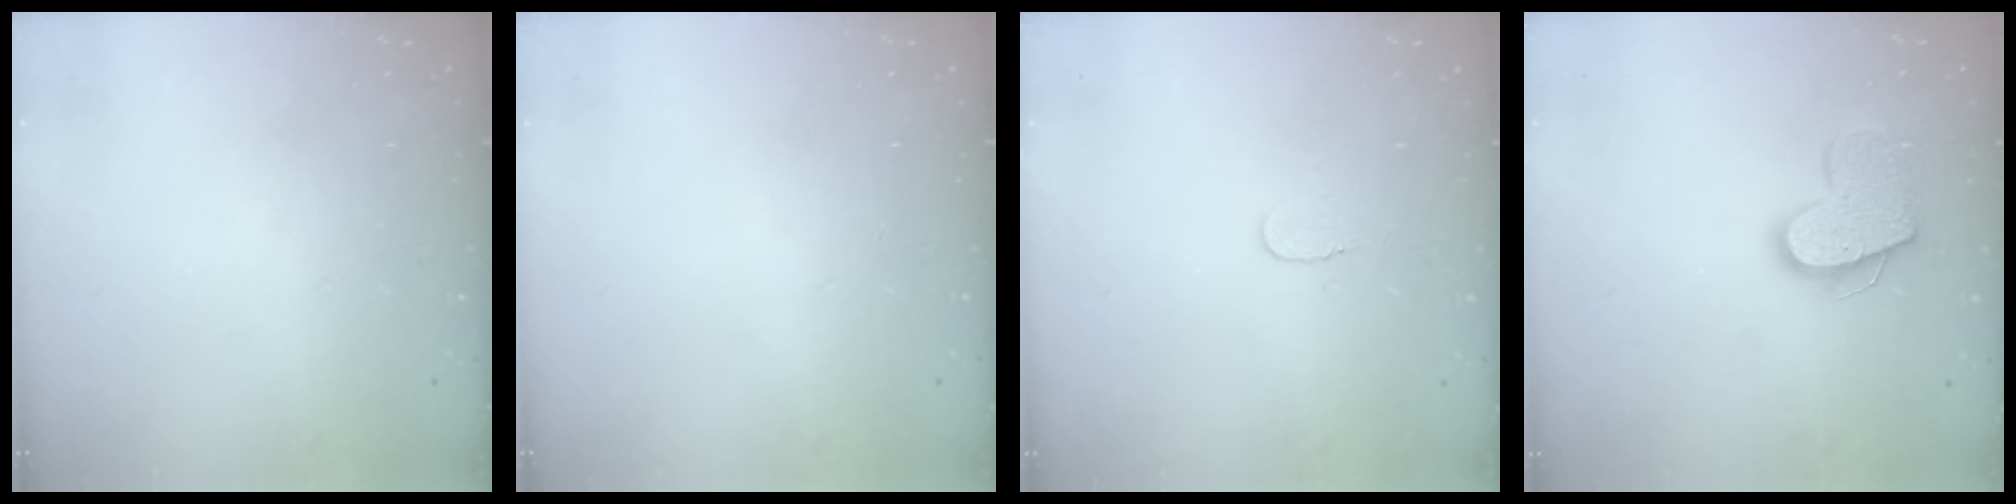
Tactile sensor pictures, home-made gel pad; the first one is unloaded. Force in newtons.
{"total": 0.0}
{"total": 3.5, "press": 3.5, "slide": 0.4}
{"total": 13.5, "press": 13.5, "slide": 0.9}